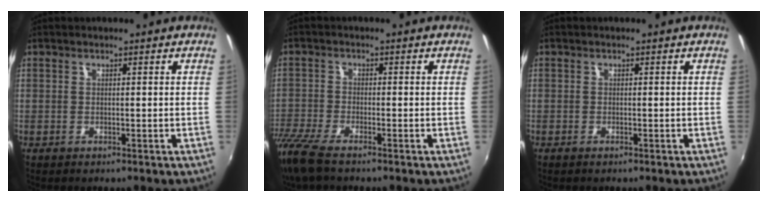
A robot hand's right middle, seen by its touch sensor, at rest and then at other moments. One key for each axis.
{"total": 8.8, "fx": -6.9, "fy": 2.0, "fz": 5.1, "tx": -0.135, "ty": -0.038, "tz": -0.135}
{"total": 0.6, "fx": -0.5, "fy": 0.2, "fz": 0.2, "tx": -0.006, "ty": -0.003, "tz": -0.010}